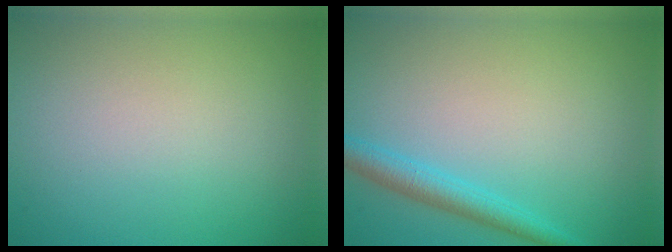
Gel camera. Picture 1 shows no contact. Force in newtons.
{"total": 2.7, "press": 2.7, "slide": 0.2}